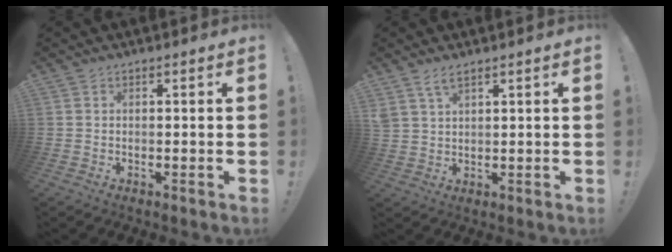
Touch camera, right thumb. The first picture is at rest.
{"total": 4.1, "force": [2.8, 1.1, 2.7], "torque": [-0.059, -0.008, 0.054]}